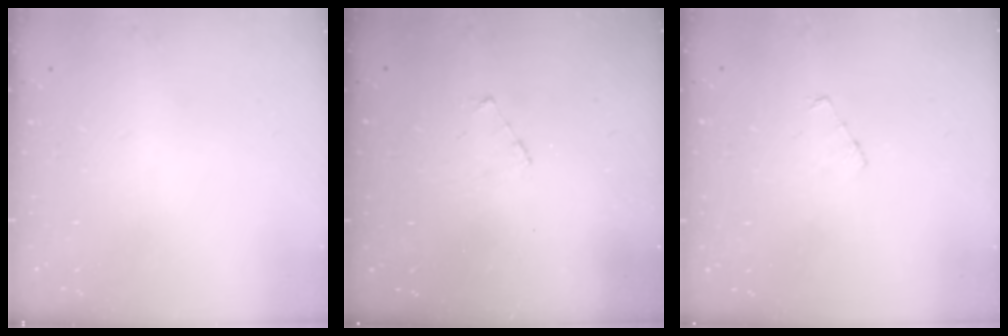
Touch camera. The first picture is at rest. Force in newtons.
{"total": 2.6, "press": 2.6, "slide": 0.2}
{"total": 3.5, "press": 3.5, "slide": 0.3}